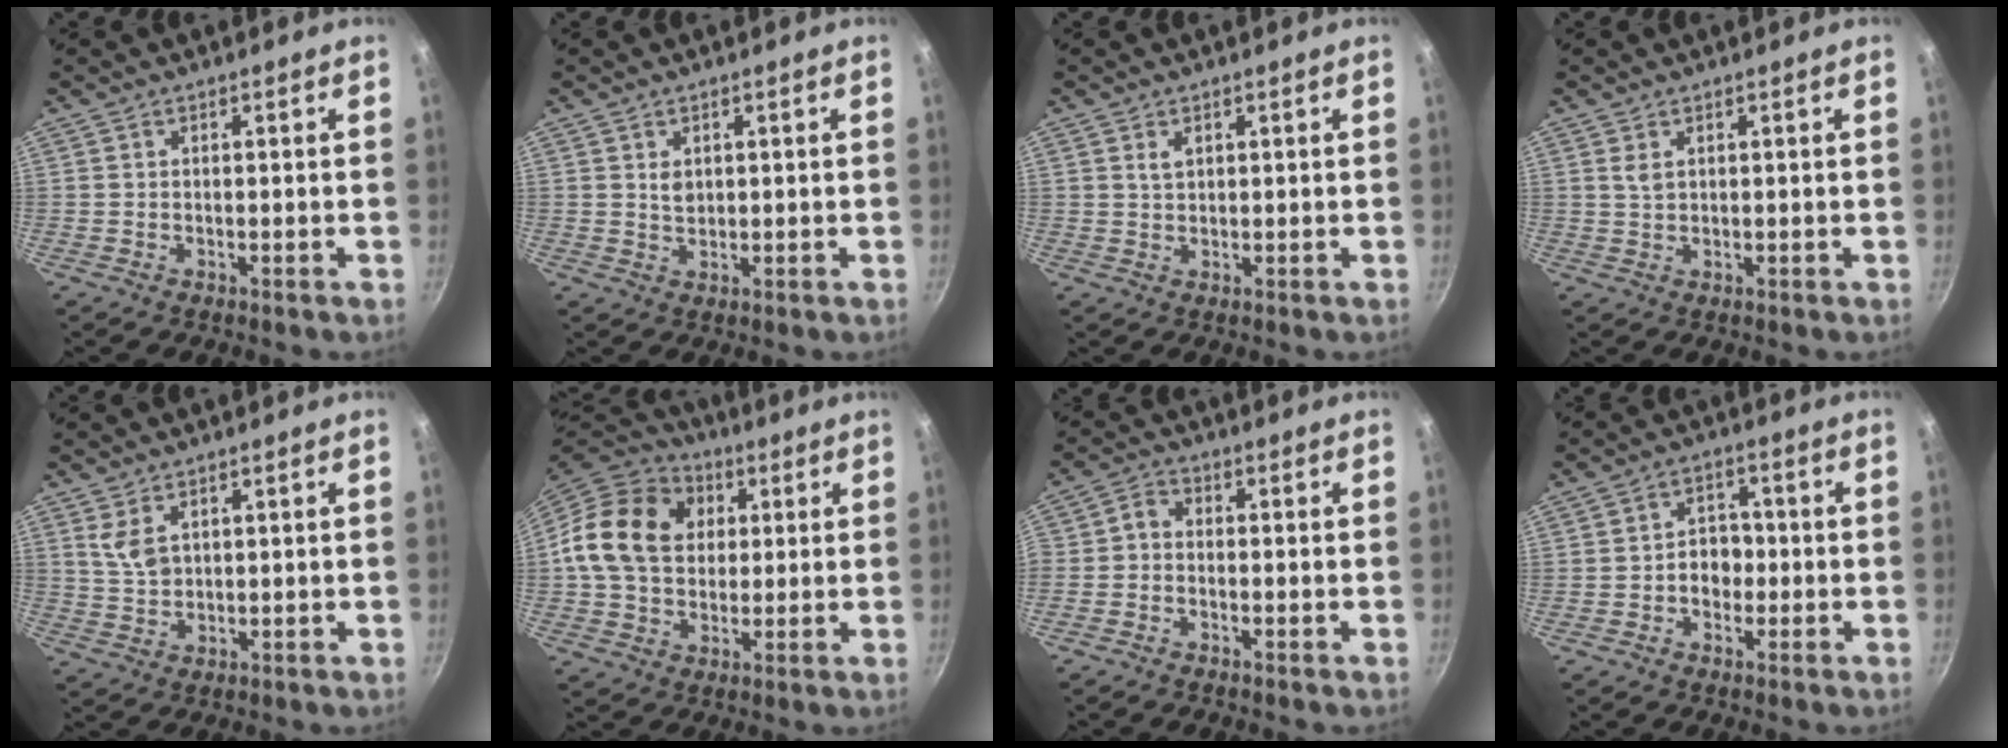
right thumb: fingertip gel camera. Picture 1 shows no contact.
{"total": 2.2, "force": [0.9, 1.5, 1.5], "torque": [-0.022, -0.008, 0.019]}
{"total": 1.7, "force": [0.8, 1.0, 1.1], "torque": [-0.018, -0.001, 0.017]}
{"total": 1.6, "force": [0.8, 0.8, 1.2], "torque": [-0.022, -0.004, 0.017]}
{"total": 4.4, "force": [2.1, 2.5, 3.0], "torque": [-0.051, -0.014, 0.046]}
{"total": 18.4, "force": [3.5, 14.3, 11.1], "torque": [-0.182, 0.021, 0.049]}
{"total": 2.6, "force": [-1.2, 1.4, 1.9], "torque": [-0.050, 0.016, -0.034]}
{"total": 5.0, "force": [-0.9, 3.9, 3.0], "torque": [-0.013, 0.013, -0.016]}